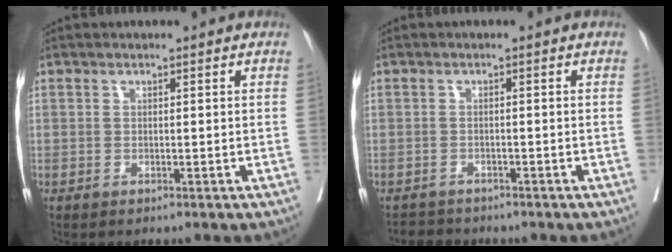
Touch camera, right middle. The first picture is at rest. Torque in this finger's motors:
{"motor_torque": [0.11, -0.11, -0.02, -0.01]}